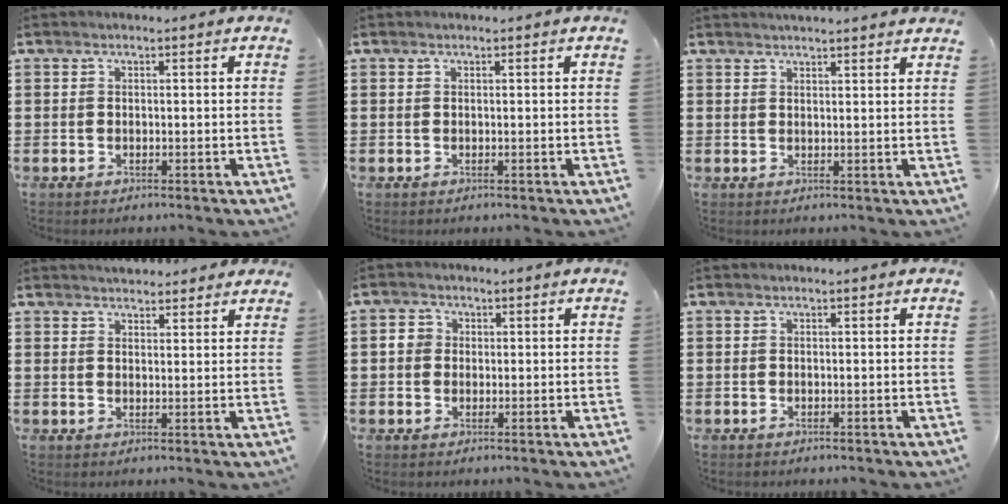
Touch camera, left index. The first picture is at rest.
{"total": 0.0}
{"total": 2.1, "force": [2.0, -0.1, 0.2], "torque": [-0.009, -0.002, 0.040]}
{"total": 2.6, "force": [2.5, 0.6, 0.2], "torque": [-0.002, -0.004, 0.046]}
{"total": 2.4, "force": [0.3, 2.3, 0.8], "torque": [-0.025, 0.010, 0.002]}
{"total": 0.0}